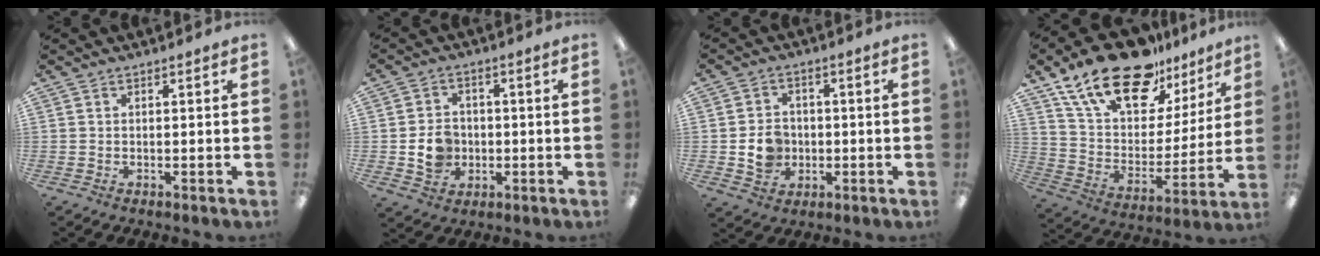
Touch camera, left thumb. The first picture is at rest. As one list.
[{"total": 7.3, "force": [-1.1, 6.1, 3.7], "torque": [-0.066, 0.009, -0.018]}, {"total": 7.1, "force": [-1.1, 6.2, 3.3], "torque": [-0.061, 0.009, -0.017]}, {"total": 21.7, "force": [15.7, 9.9, 11.2], "torque": [-0.201, -0.097, 0.280]}]